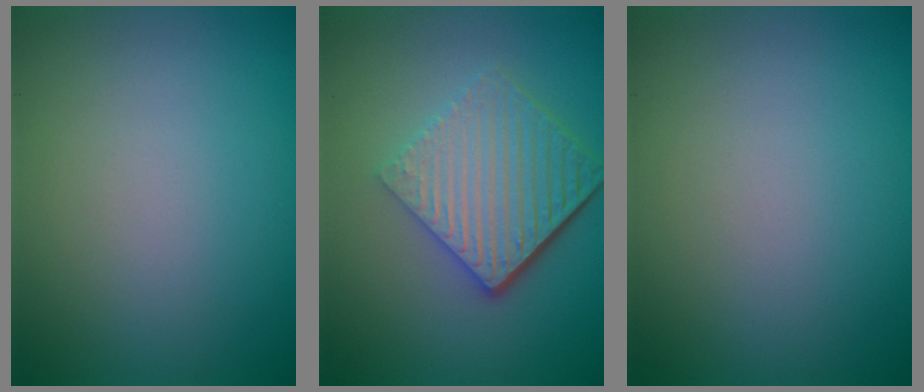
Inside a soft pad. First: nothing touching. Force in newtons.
{"total": 6.7, "press": 4.4, "slide": 5.1}
{"total": 0.0}